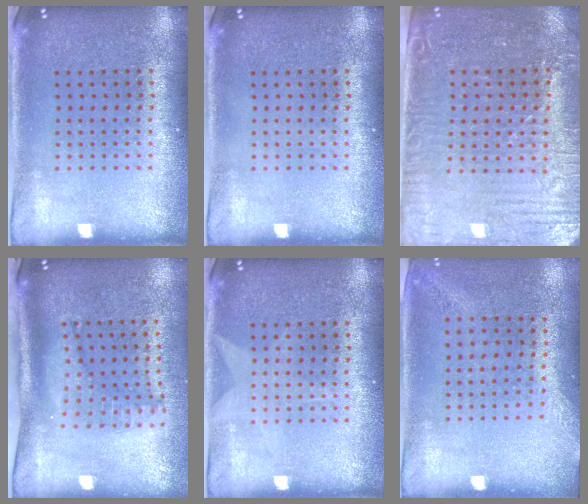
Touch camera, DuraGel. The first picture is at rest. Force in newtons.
{"total": 0.0}
{"total": 3.8, "press": 3.4, "slide": 1.9}
{"total": 1.4, "press": 1.3, "slide": 0.6}
{"total": 0.9, "press": 0.9, "slide": 0.2}
{"total": 1.4, "press": 1.0, "slide": 1.0}